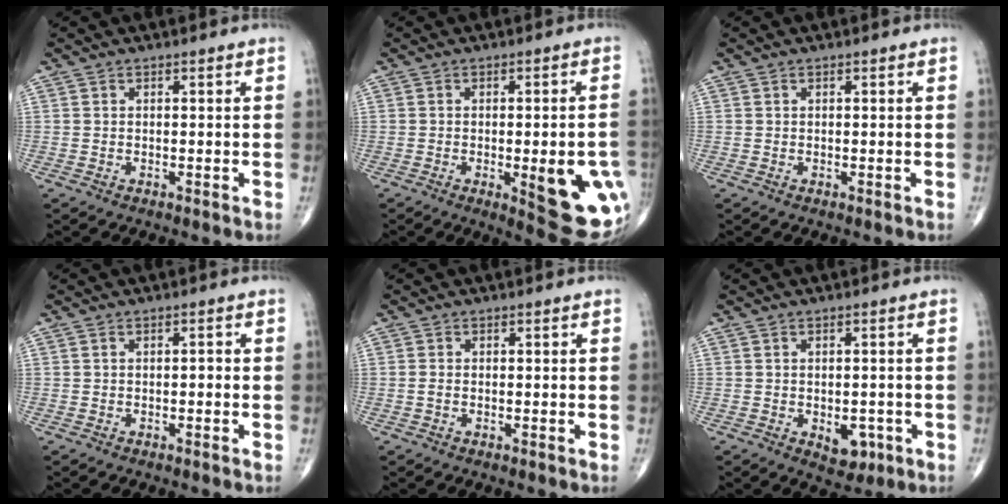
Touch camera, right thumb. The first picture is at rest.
{"total": 15.8, "force": [-3.8, 5.1, 14.5], "torque": [-0.136, -0.001, -0.024]}
{"total": 0.0}
{"total": 0.8, "force": [-0.2, 0.4, 0.6], "torque": [-0.005, 0.002, -0.008]}
{"total": 0.9, "force": [-0.2, 0.5, 0.6], "torque": [-0.017, 0.000, -0.005]}
{"total": 4.9, "force": [-1.6, 3.0, 3.4], "torque": [-0.027, 0.003, -0.012]}